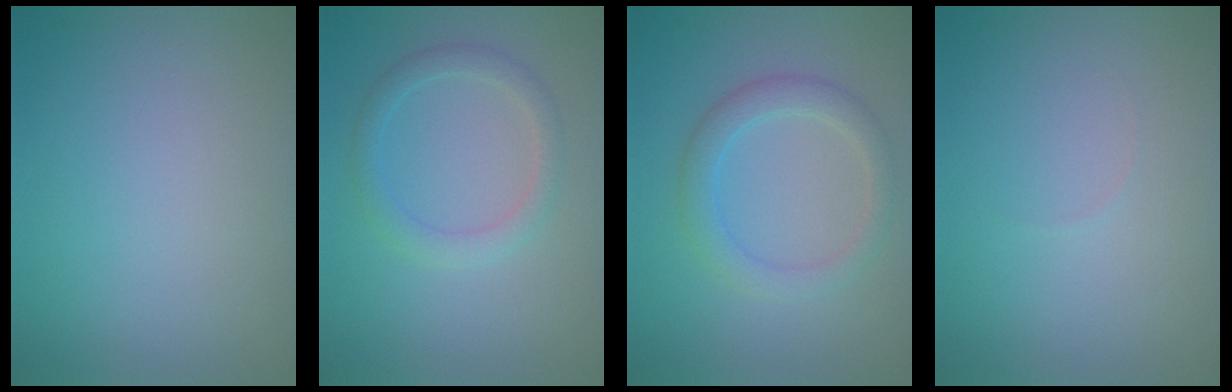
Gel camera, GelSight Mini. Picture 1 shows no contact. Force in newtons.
{"total": 2.0, "press": 2.0, "slide": 0.1}
{"total": 2.7, "press": 2.6, "slide": 0.3}
{"total": 0.0}